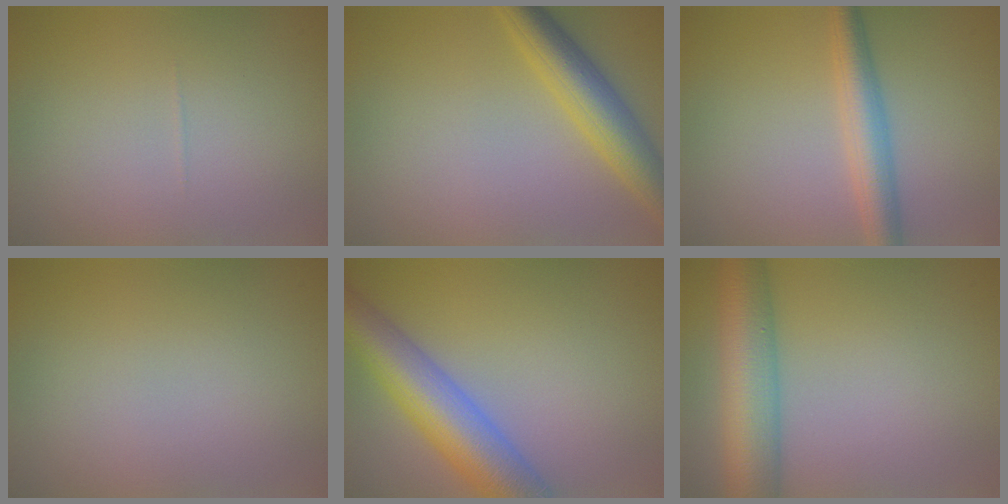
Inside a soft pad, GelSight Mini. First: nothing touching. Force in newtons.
{"total": 5.3, "press": 5.3, "slide": 0.1}
{"total": 4.0, "press": 4.0, "slide": 0.1}
{"total": 0.0}
{"total": 8.2, "press": 8.2, "slide": 0.4}
{"total": 7.9, "press": 7.9, "slide": 0.2}